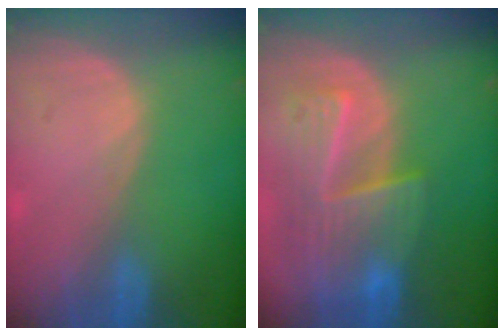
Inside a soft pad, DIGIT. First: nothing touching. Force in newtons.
{"total": 9.5, "press": 8.4, "slide": 4.5}